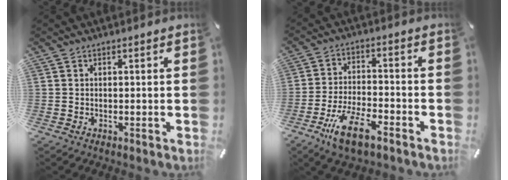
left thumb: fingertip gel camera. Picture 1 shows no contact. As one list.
[{"total": 11.2, "force": [-6.8, 4.1, 7.9], "torque": [-0.161, 0.024, -0.125]}]